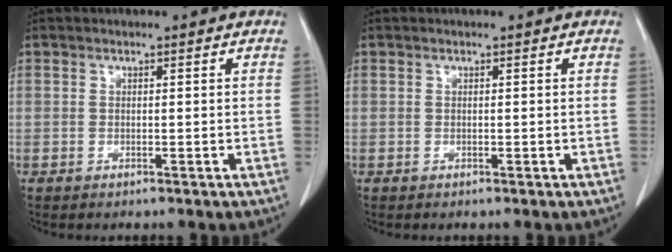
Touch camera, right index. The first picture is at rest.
{"total": 0.0}